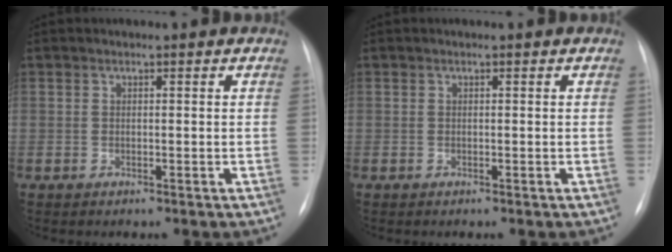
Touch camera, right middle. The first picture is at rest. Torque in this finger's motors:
{"motor_torque": [-0.53, -0.66, 0.04, 0.02]}